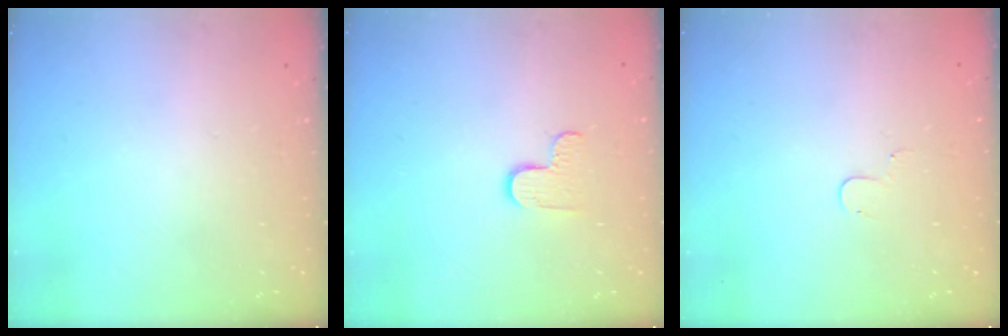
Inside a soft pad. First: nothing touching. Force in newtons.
{"total": 4.8, "press": 4.8, "slide": 0.4}
{"total": 3.2, "press": 3.2, "slide": 0.3}